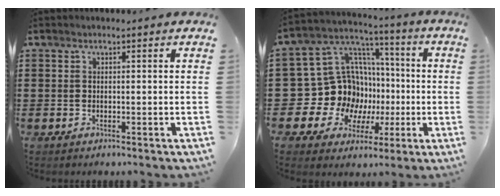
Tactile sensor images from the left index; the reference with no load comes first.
{"total": 15.5, "force": [-2.2, 14.1, 6.1], "torque": [-0.155, -0.019, -0.012]}